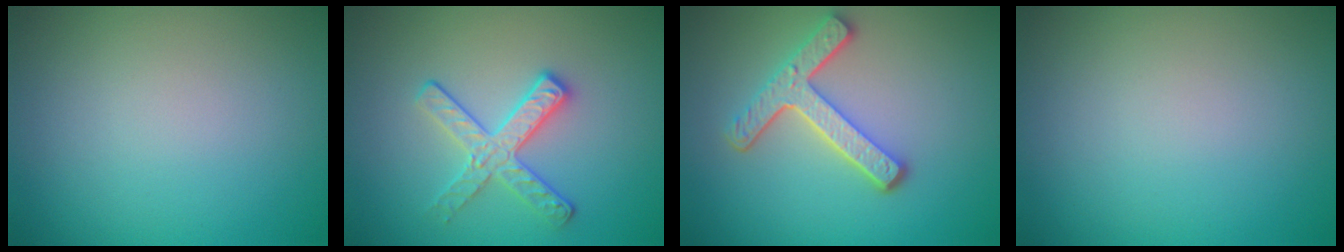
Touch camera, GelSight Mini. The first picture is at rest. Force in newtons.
{"total": 2.8, "press": 2.7, "slide": 0.7}
{"total": 4.3, "press": 3.3, "slide": 2.7}
{"total": 0.0}